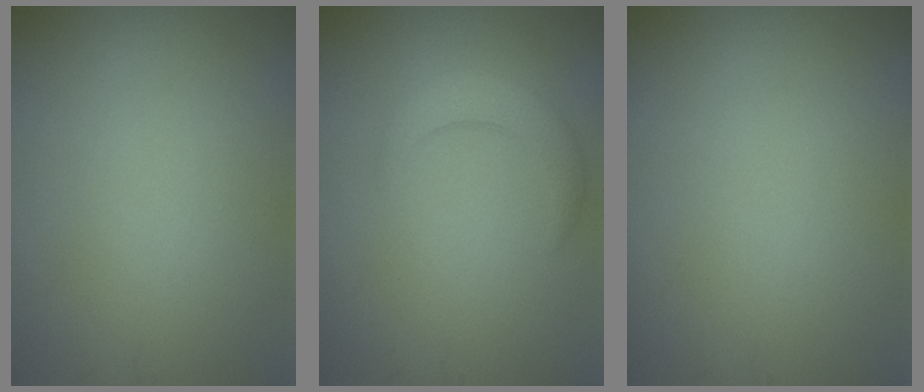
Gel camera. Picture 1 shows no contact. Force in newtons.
{"total": 2.8, "press": 2.8, "slide": 0.1}
{"total": 0.0}